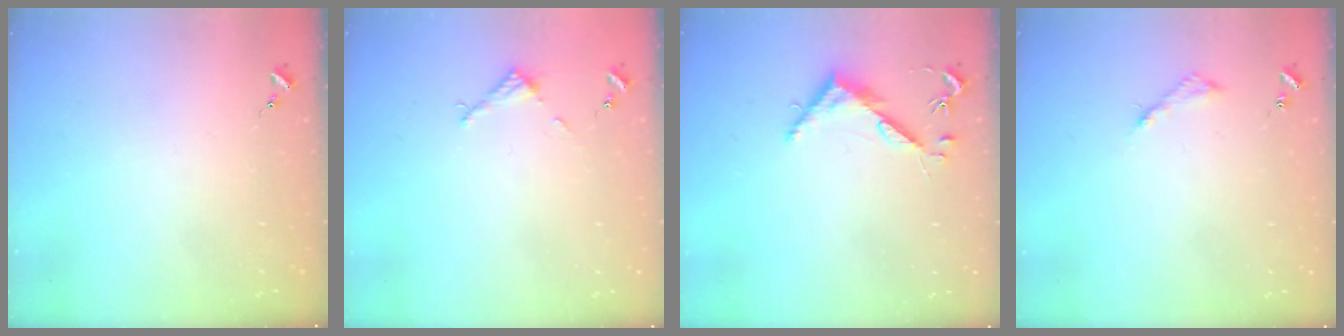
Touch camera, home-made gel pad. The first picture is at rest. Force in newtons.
{"total": 2.7, "press": 2.7, "slide": 0.2}
{"total": 5.1, "press": 5.1, "slide": 0.3}
{"total": 4.5, "press": 4.4, "slide": 0.6}